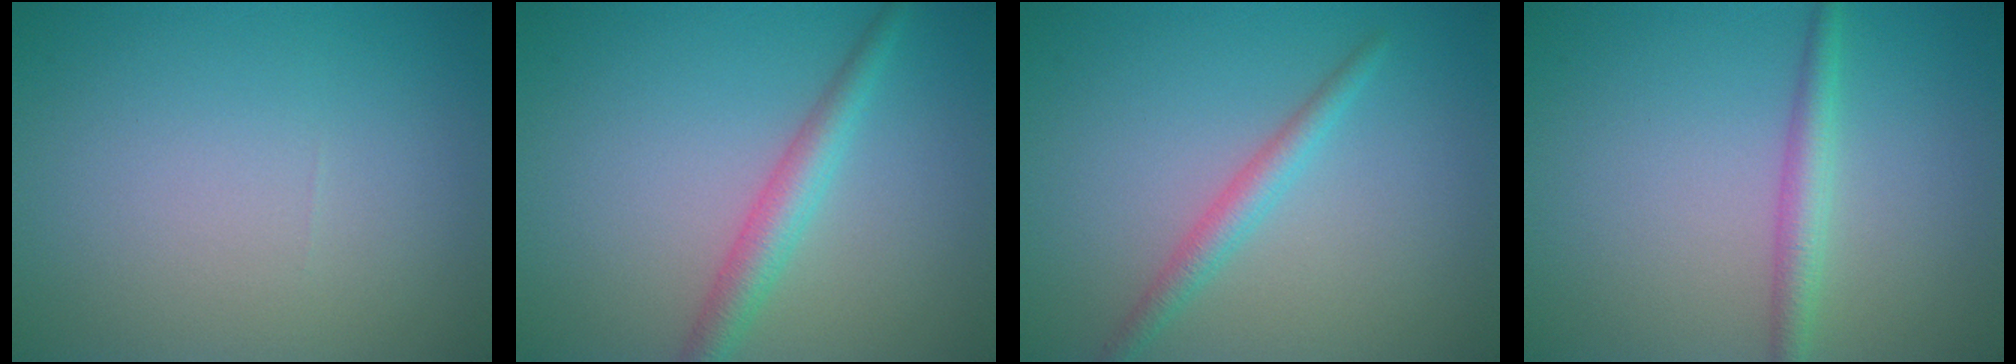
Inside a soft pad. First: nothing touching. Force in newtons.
{"total": 2.9, "press": 2.9, "slide": 0.1}
{"total": 2.1, "press": 2.1, "slide": 0.1}
{"total": 2.2, "press": 2.2, "slide": 0.1}